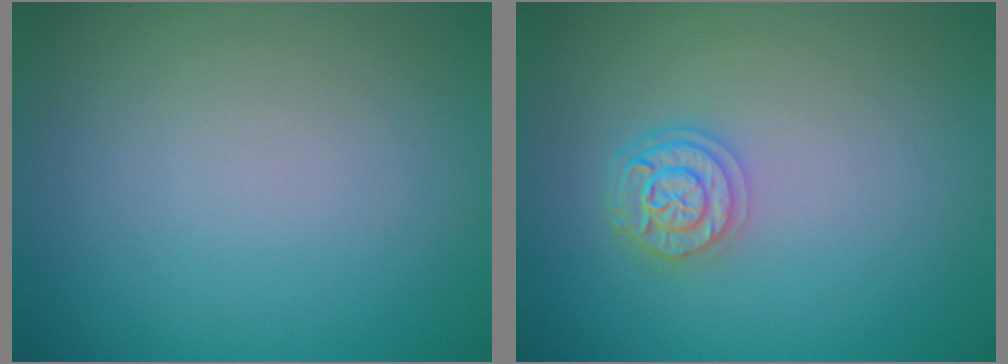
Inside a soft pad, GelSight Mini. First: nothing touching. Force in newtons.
{"total": 2.8, "press": 2.3, "slide": 1.5}